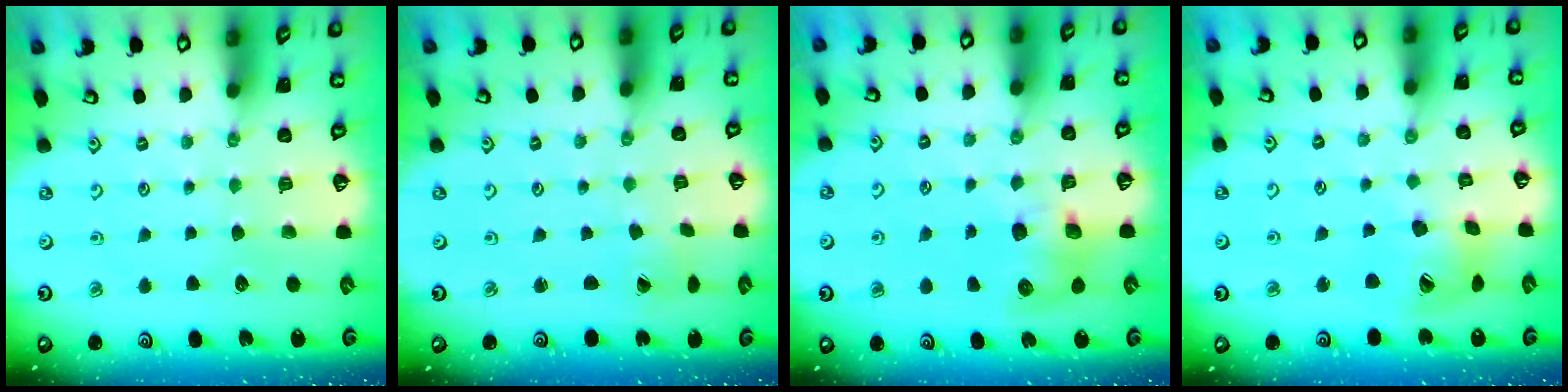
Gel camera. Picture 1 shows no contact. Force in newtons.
{"total": 0.8, "press": 0.8, "slide": 0.0}
{"total": 8.0, "press": 8.0, "slide": 1.1}
{"total": 15.8, "press": 15.7, "slide": 2.1}